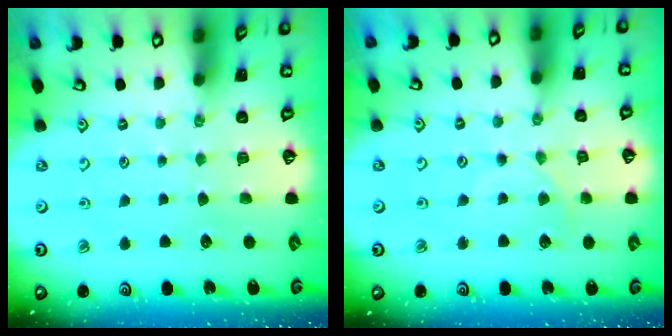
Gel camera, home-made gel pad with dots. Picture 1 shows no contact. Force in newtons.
{"total": 3.0, "press": 3.0, "slide": 0.4}